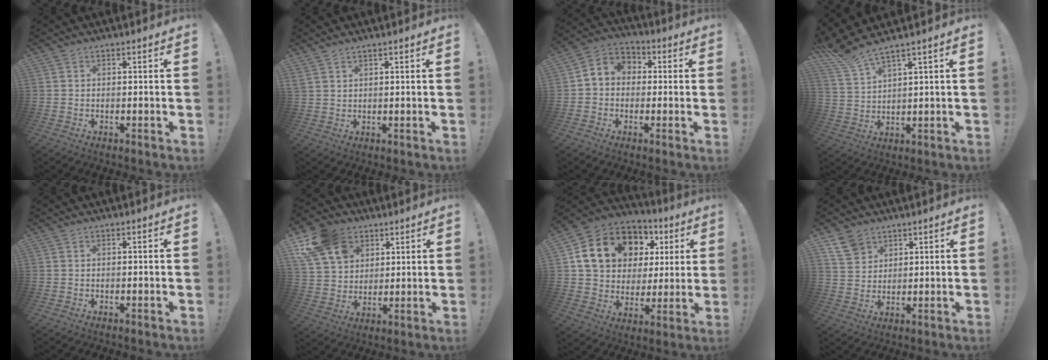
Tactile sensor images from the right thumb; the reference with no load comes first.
{"total": 2.3, "force": [2.0, 0.8, 0.8], "torque": [-0.022, -0.004, 0.039]}
{"total": 6.0, "force": [-0.5, 5.4, 2.6], "torque": [-0.037, 0.012, -0.005]}
{"total": 6.5, "force": [5.4, 0.7, 3.6], "torque": [-0.085, -0.031, 0.102]}
{"total": 0.0}
{"total": 16.0, "force": [7.4, 12.2, 7.3], "torque": [-0.135, -0.033, 0.145]}
{"total": 17.9, "force": [7.9, 12.9, 9.6], "torque": [-0.155, -0.031, 0.165]}
{"total": 7.2, "force": [4.9, 4.9, 1.9], "torque": [-0.030, -0.024, 0.096]}